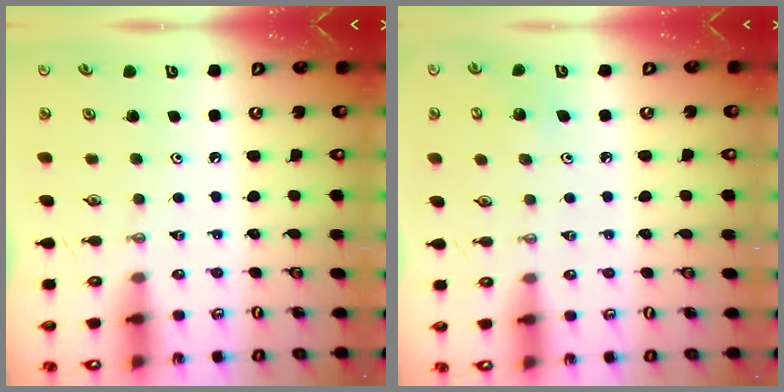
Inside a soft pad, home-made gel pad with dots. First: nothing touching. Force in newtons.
{"total": 4.2, "press": 4.2, "slide": 0.4}